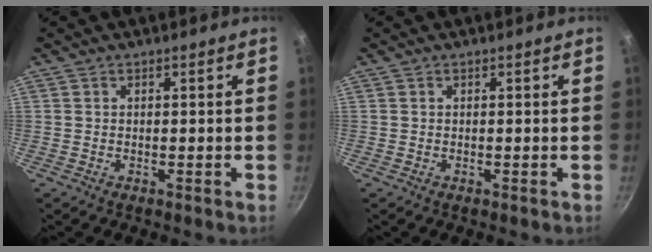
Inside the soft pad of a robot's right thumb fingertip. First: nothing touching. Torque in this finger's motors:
{"motor_torque": [-0.02, 0.01, -0.02, -0.11, 0.00]}